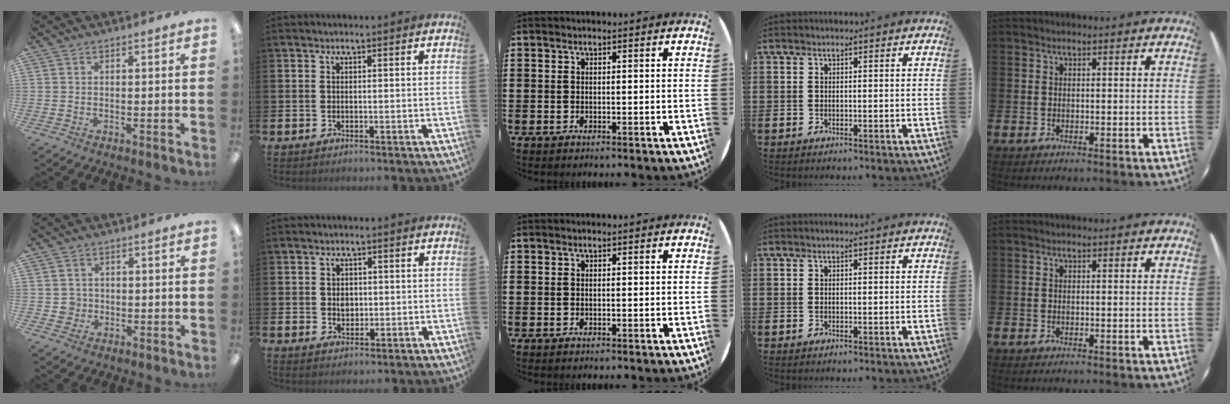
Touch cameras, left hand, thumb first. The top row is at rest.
{"thumb": {"total": 2.7, "force": [-0.2, 2.7, 0.4], "torque": [-0.011, 0.004, -0.006]}, "index": {"total": 2.0, "force": [0.4, 1.7, 1.1], "torque": [-0.006, 0.002, 0.002]}}